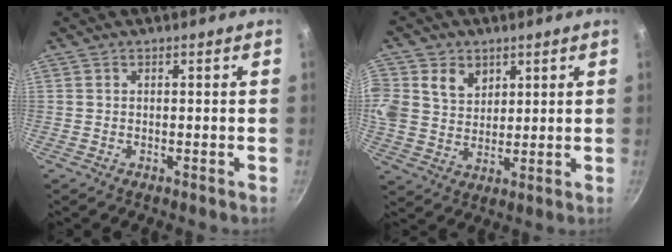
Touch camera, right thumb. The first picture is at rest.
{"total": 14.3, "force": [5.1, 11.6, 6.6], "torque": [-0.155, 0.012, 0.102]}